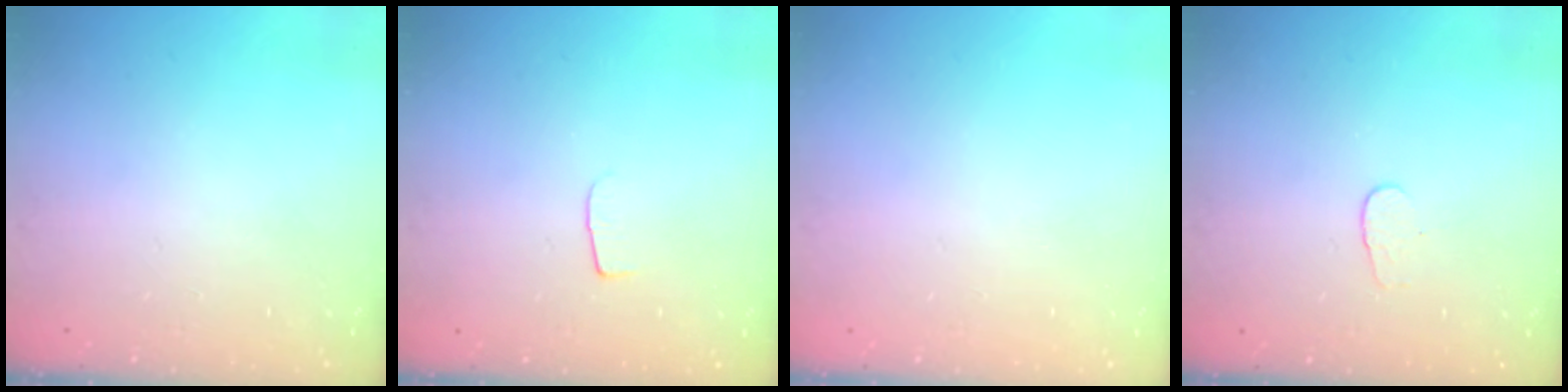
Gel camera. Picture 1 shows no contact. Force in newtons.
{"total": 4.3, "press": 4.3, "slide": 0.4}
{"total": 0.5, "press": 0.5, "slide": 0.1}
{"total": 3.3, "press": 3.3, "slide": 0.3}